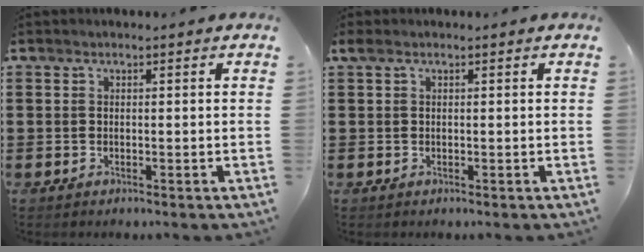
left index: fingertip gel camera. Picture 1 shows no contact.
{"total": 0.7, "force": [0.1, 0.3, 0.6], "torque": [-0.013, 0.003, 0.001]}